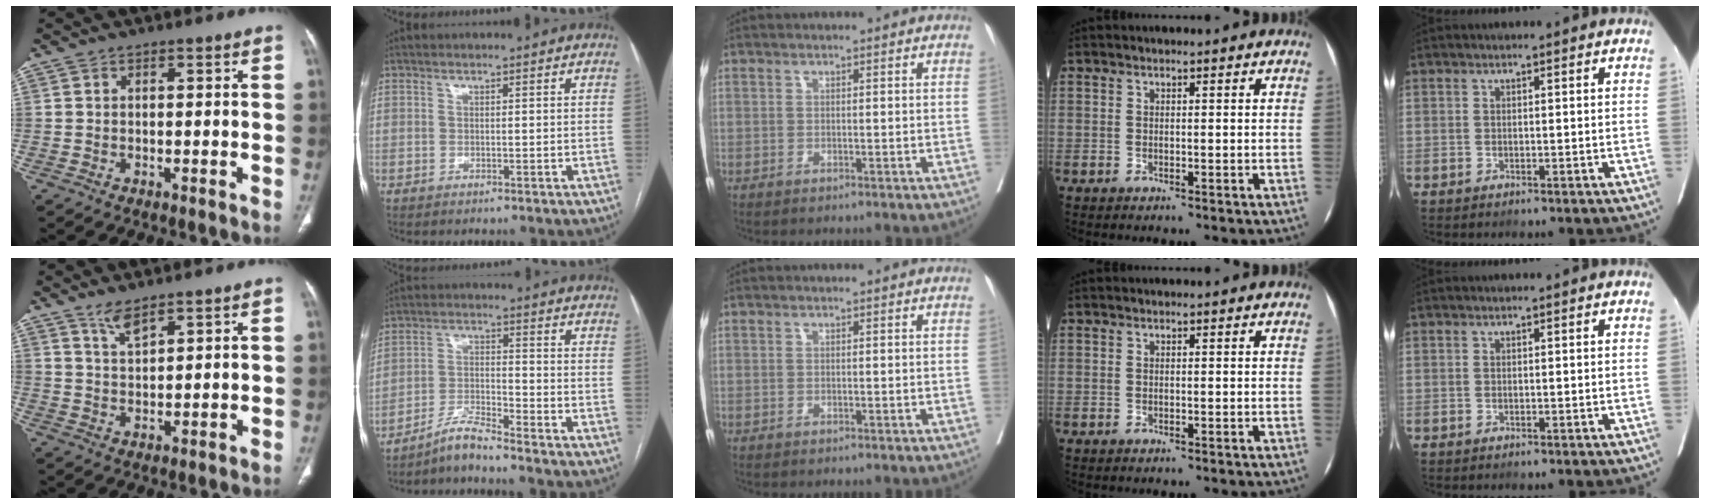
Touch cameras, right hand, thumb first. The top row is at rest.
{"thumb": {"total": 3.7, "force": [3.0, 0.7, 2.1], "torque": [-0.036, -0.018, 0.062]}, "index": {"total": 4.8, "force": [-4.6, -0.6, 1.5], "torque": [-0.029, -0.016, -0.090]}}